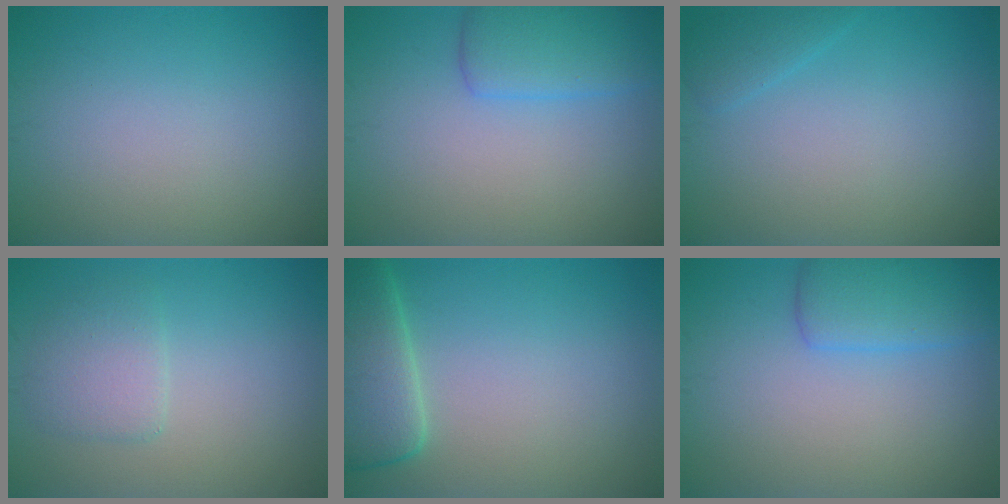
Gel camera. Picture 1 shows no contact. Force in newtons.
{"total": 3.6, "press": 3.6, "slide": 0.0}
{"total": 1.3, "press": 1.3, "slide": 0.1}
{"total": 2.5, "press": 2.5, "slide": 0.2}
{"total": 5.6, "press": 5.6, "slide": 0.5}
{"total": 3.6, "press": 3.6, "slide": 0.0}